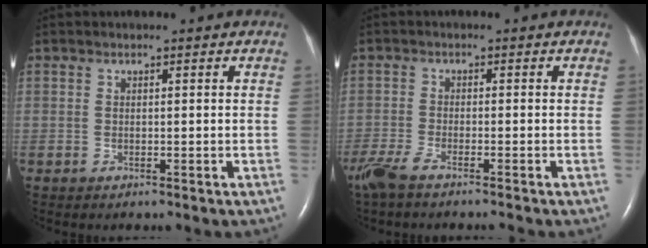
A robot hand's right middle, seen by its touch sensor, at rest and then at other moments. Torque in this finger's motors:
{"motor_torque": [0.63, -0.60, 0.02, 0.04]}